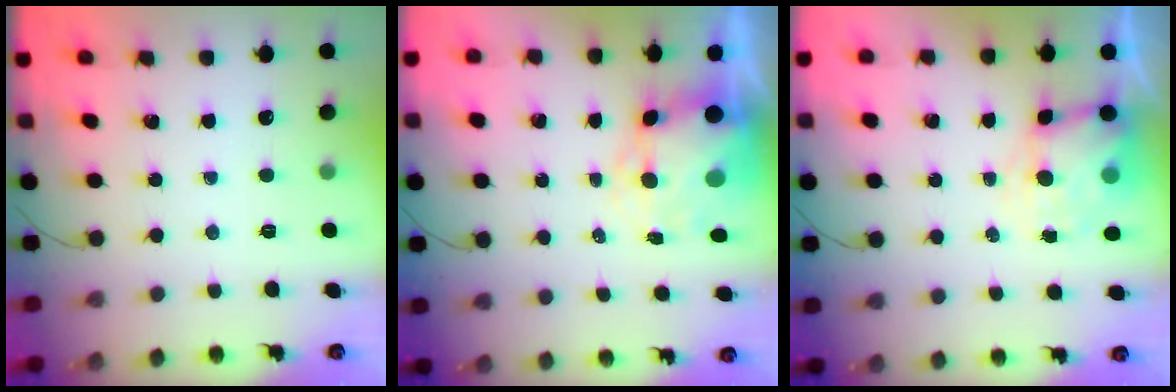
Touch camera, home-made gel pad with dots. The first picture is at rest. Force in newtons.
{"total": 7.2, "press": 6.9, "slide": 2.2}
{"total": 4.8, "press": 4.7, "slide": 1.0}